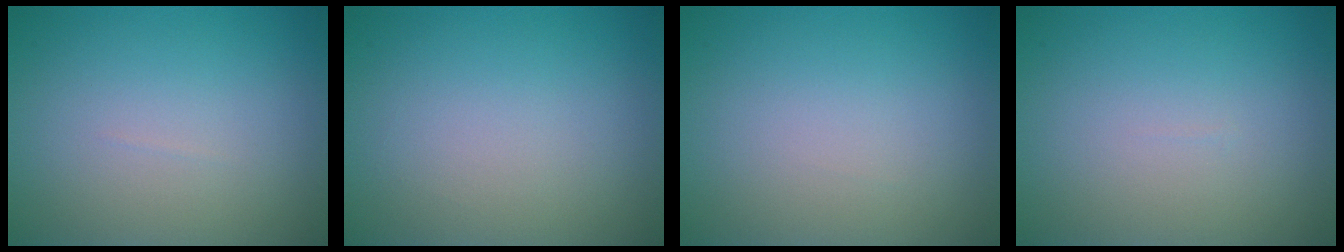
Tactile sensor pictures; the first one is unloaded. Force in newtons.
{"total": 0.0}
{"total": 0.0}
{"total": 0.0}